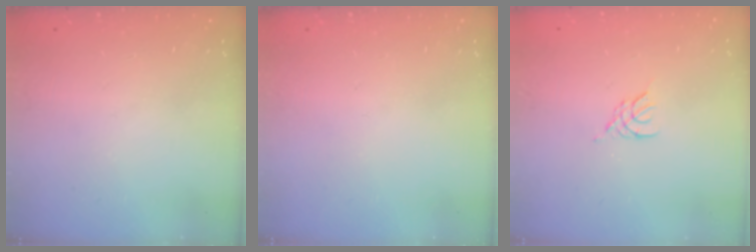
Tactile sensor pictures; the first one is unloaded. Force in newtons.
{"total": 0.0}
{"total": 2.4, "press": 2.3, "slide": 0.5}